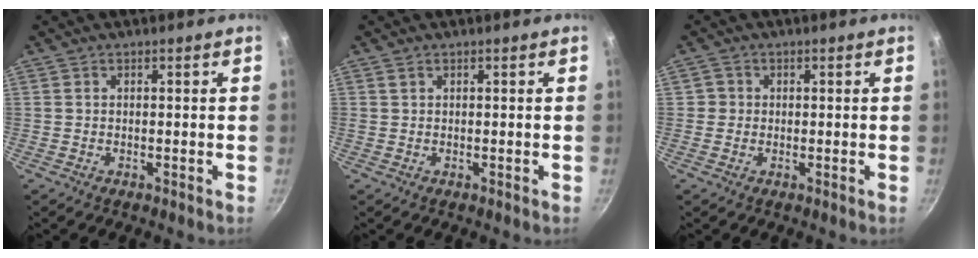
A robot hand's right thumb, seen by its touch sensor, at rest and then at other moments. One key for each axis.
{"total": 0.8, "fx": 0.5, "fy": 0.4, "fz": 0.4, "tx": -0.007, "ty": 0.001, "tz": 0.010}
{"total": 1.8, "fx": -0.1, "fy": 1.8, "fz": 0.3, "tx": 0.006, "ty": 0.006, "tz": -0.004}